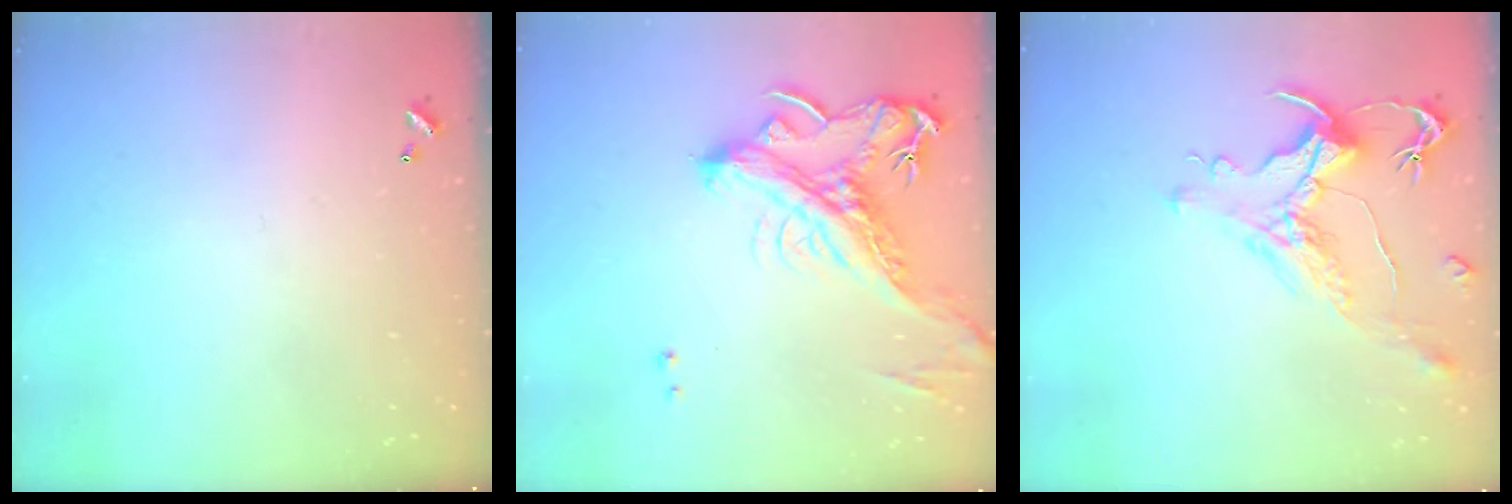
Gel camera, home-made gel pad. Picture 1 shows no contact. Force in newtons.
{"total": 4.7, "press": 4.5, "slide": 1.3}
{"total": 1.7, "press": 1.1, "slide": 1.3}